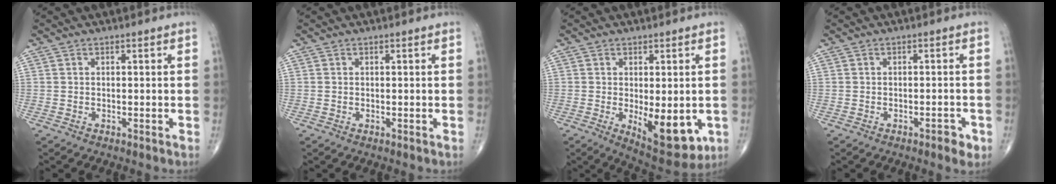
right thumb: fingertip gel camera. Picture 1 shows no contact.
{"total": 0.0}
{"total": 11.4, "force": [-2.4, 5.0, 10.0], "torque": [-0.116, -0.022, -0.021]}
{"total": 2.5, "force": [-1.4, 1.0, 1.8], "torque": [-0.020, 0.006, -0.017]}